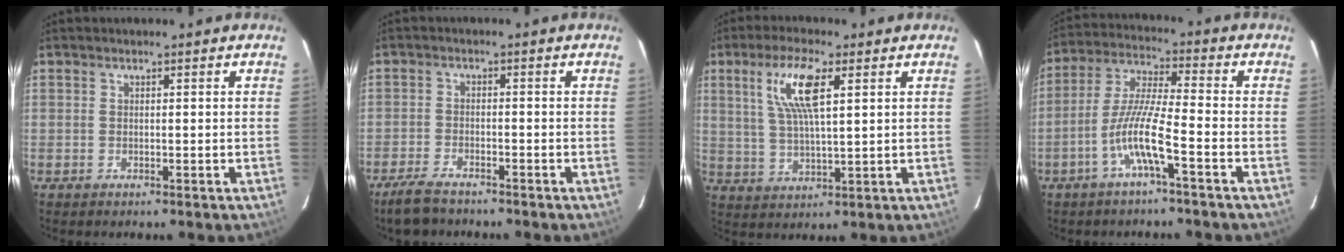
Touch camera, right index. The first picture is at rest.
{"total": 5.8, "force": [-4.9, 1.9, 2.5], "torque": [-0.077, -0.010, -0.094]}
{"total": 9.5, "force": [3.7, 2.2, 8.5], "torque": [-0.168, 0.007, 0.075]}
{"total": 9.3, "force": [-4.2, 0.1, 8.3], "torque": [-0.180, 0.004, -0.084]}